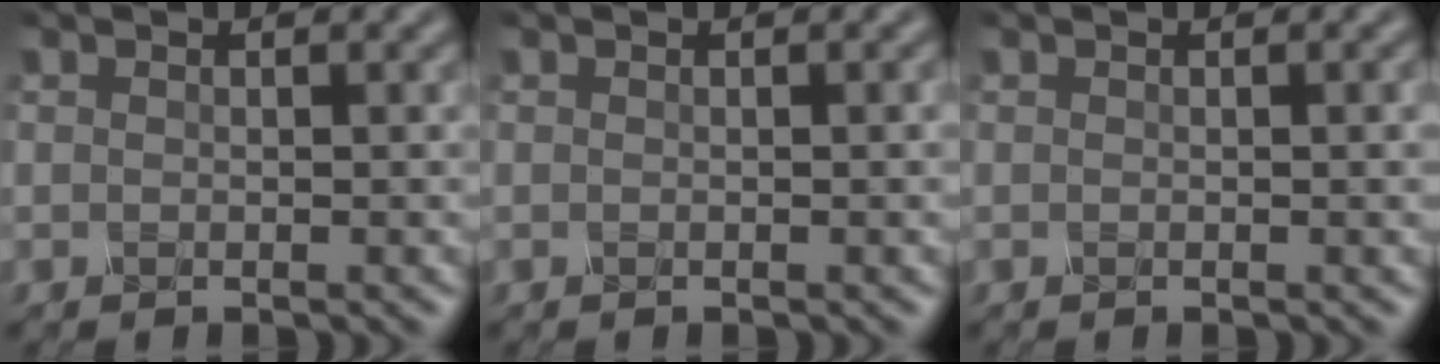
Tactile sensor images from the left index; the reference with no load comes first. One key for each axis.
{"total": 0.9, "fx": 0.0, "fy": 0.3, "fz": 0.9, "tx": -0.008, "ty": 0.002, "tz": -0.003}
{"total": 1.5, "fx": 0.1, "fy": 0.5, "fz": 1.4, "tx": -0.012, "ty": 0.003, "tz": -0.002}